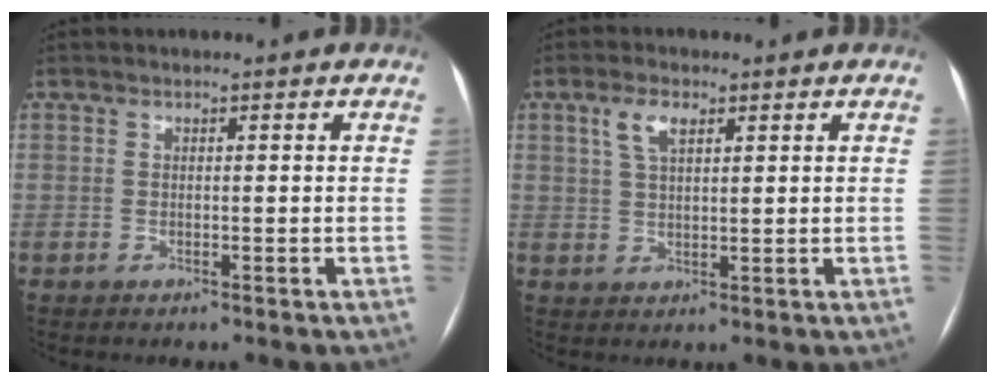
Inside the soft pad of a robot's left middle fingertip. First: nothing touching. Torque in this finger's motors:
{"motor_torque": [0.63, -0.63, 0.38, 0.05]}